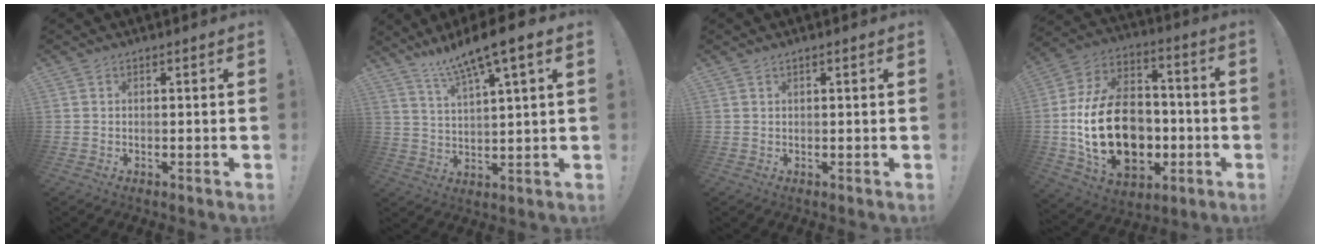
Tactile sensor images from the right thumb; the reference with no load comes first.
{"total": 10.4, "force": [7.8, 0.9, 6.8], "torque": [-0.126, -0.046, 0.131]}
{"total": 0.8, "force": [0.6, 0.1, 0.5], "torque": [-0.013, 0.001, 0.010]}
{"total": 26.4, "force": [-4.2, 18.2, 18.6], "torque": [-0.350, 0.027, -0.052]}